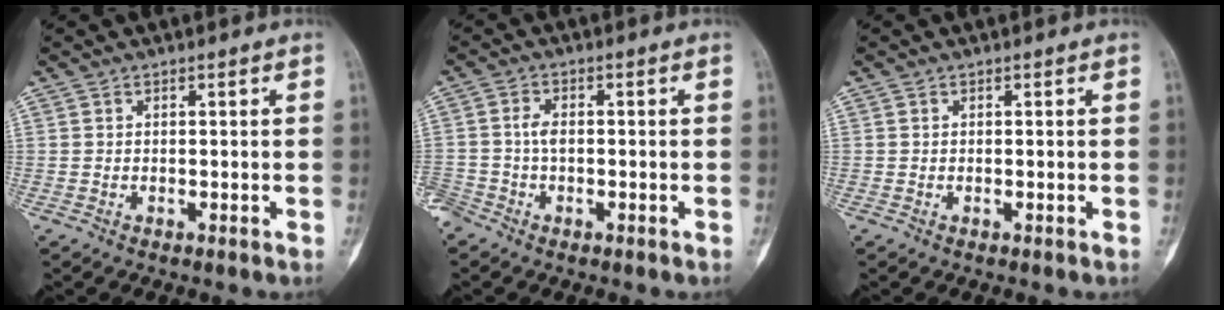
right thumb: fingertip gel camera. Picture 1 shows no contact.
{"total": 4.6, "force": [-1.9, 3.1, 2.9], "torque": [-0.065, 0.018, -0.038]}
{"total": 0.0}